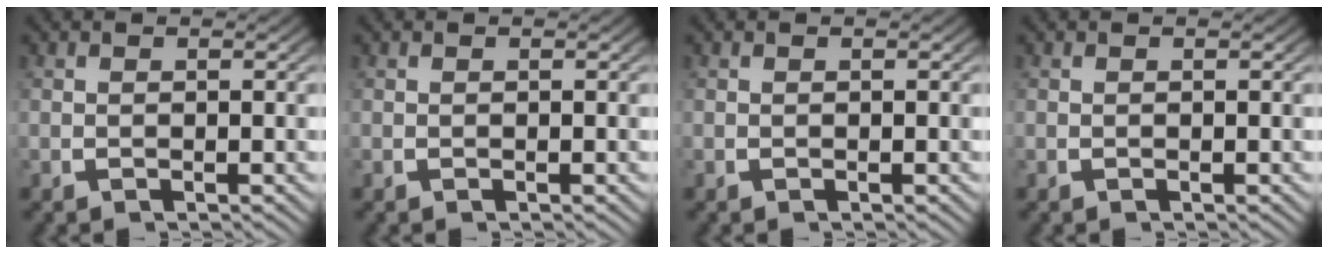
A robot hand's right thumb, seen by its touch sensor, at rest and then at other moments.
{"total": 0.0}
{"total": 0.0}
{"total": 0.0}